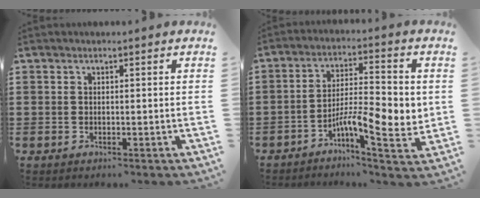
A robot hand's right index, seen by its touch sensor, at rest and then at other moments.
{"total": 9.0, "force": [-2.4, 2.8, 8.2], "torque": [-0.135, -0.001, -0.039]}